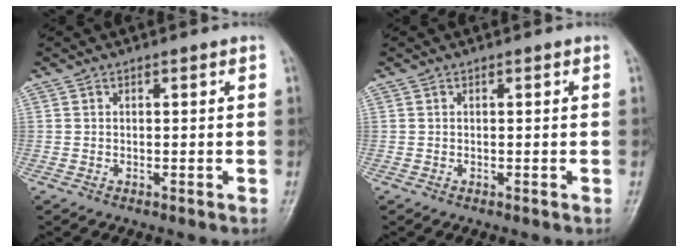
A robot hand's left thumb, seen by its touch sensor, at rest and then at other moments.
{"total": 0.0}